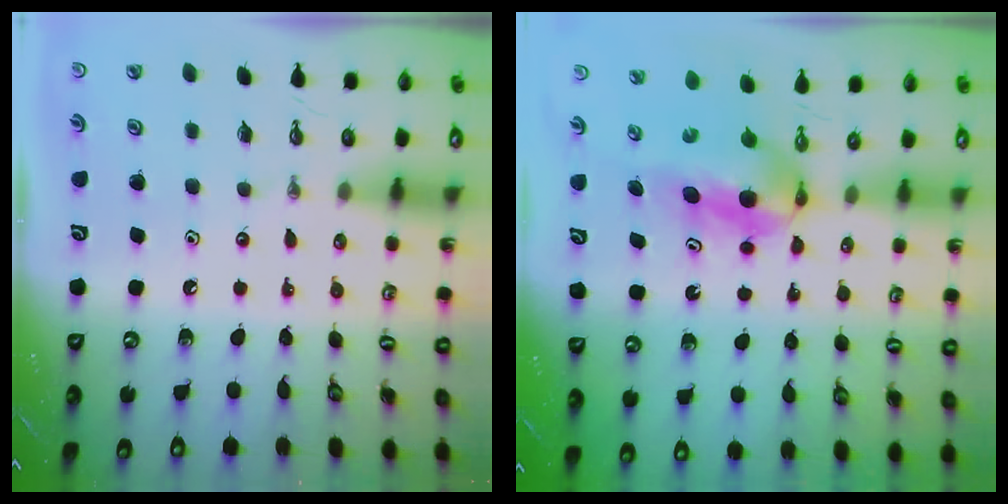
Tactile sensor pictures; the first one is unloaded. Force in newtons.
{"total": 5.9, "press": 5.5, "slide": 2.3}